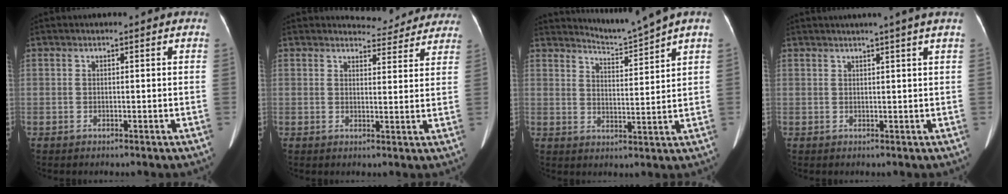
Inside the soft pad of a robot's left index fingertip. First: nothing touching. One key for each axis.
{"total": 7.7, "fx": 7.4, "fy": 2.1, "fz": -0.1, "tx": 0.019, "ty": -0.008, "tz": 0.072}
{"total": 4.9, "fx": 4.4, "fy": -2.1, "fz": 0.0, "tx": -0.006, "ty": -0.025, "tz": 0.087}
{"total": 3.9, "fx": 3.0, "fy": -1.3, "fz": 2.2, "tx": -0.027, "ty": 0.006, "tz": 0.038}